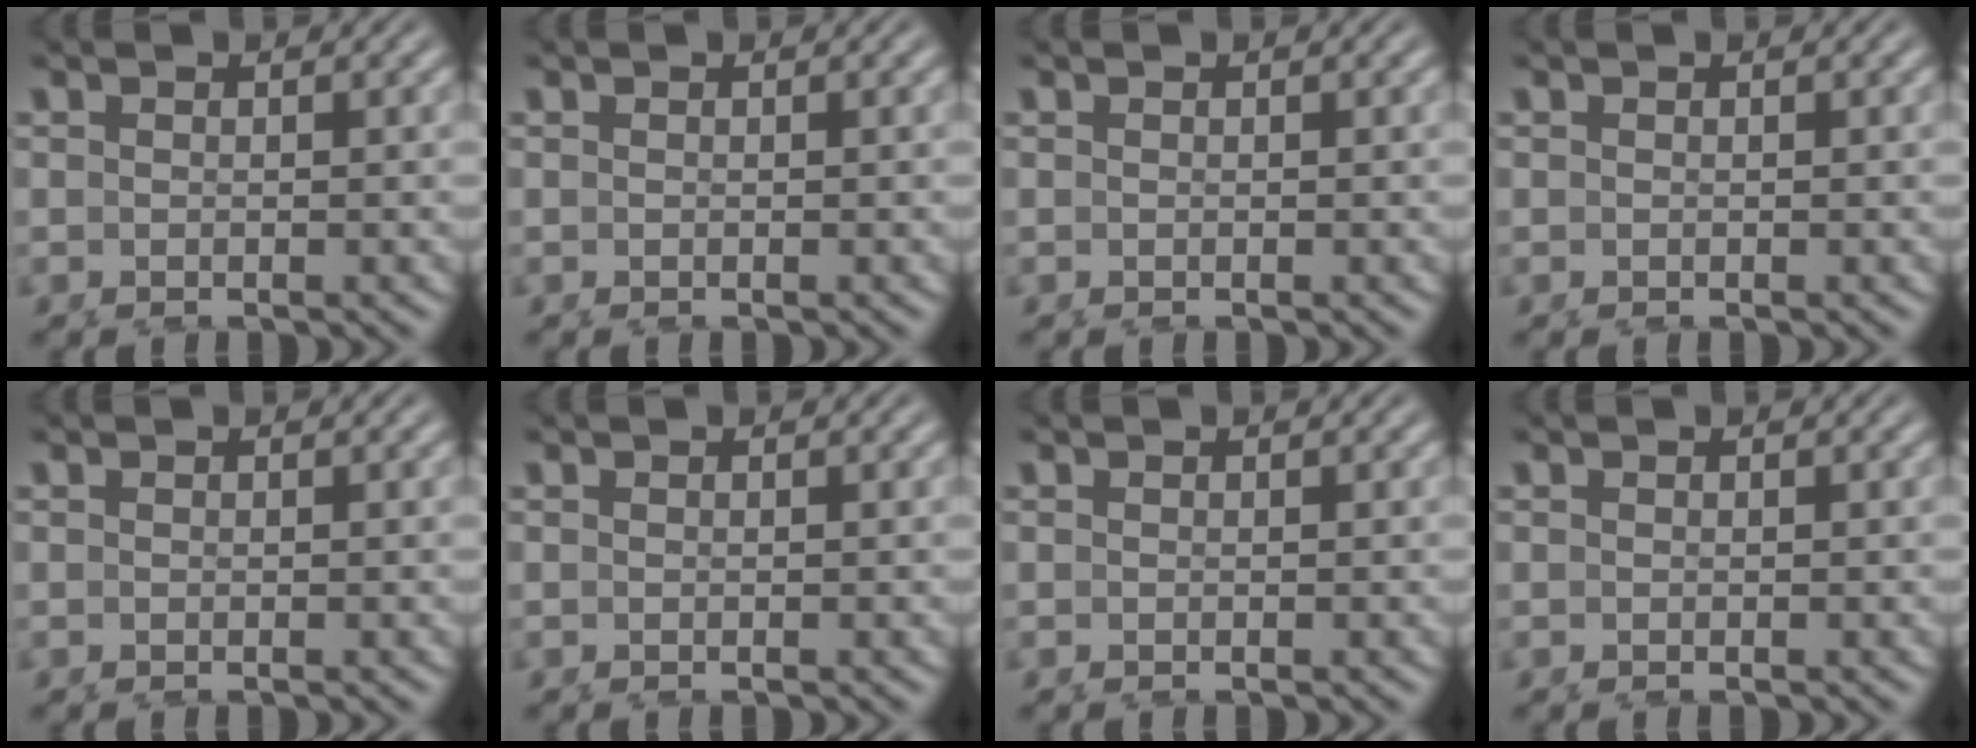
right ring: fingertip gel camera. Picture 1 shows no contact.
{"total": 0.0}
{"total": 0.0}
{"total": 0.0}
{"total": 0.0}
{"total": 0.0}
{"total": 0.0}
{"total": 0.0}